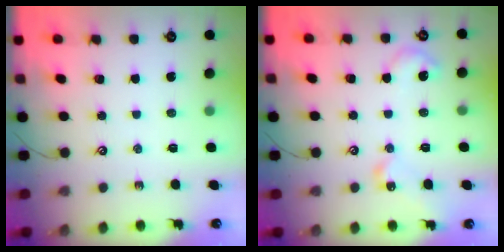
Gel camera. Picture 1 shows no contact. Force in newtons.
{"total": 9.0, "press": 9.0, "slide": 0.6}